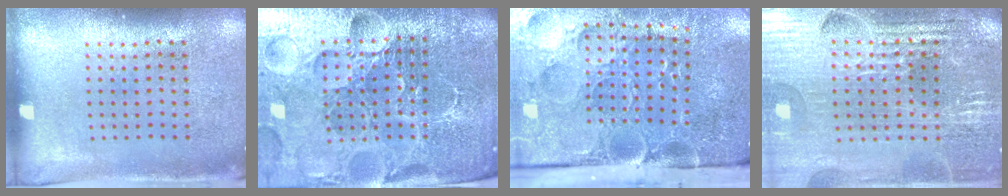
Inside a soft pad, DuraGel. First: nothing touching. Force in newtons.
{"total": 6.2, "press": 5.6, "slide": 2.7}
{"total": 5.3, "press": 4.0, "slide": 3.4}
{"total": 3.8, "press": 3.8, "slide": 0.8}